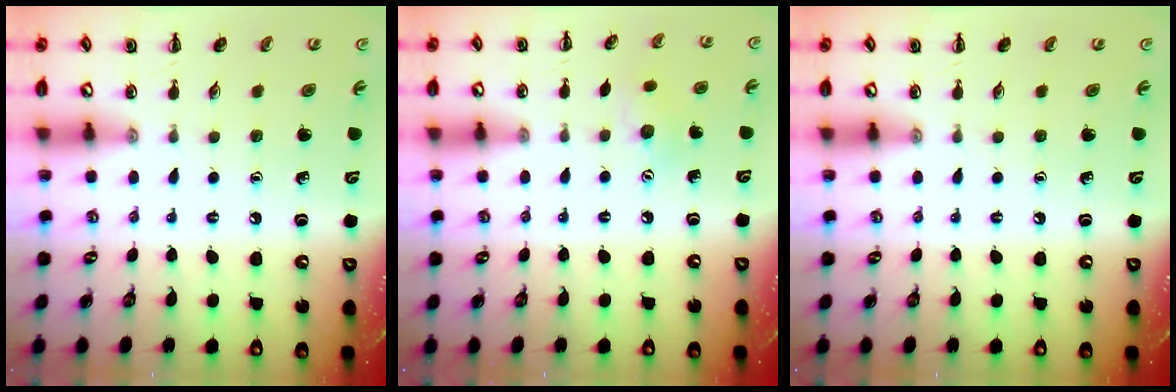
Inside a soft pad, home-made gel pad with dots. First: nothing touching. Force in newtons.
{"total": 6.2, "press": 6.0, "slide": 1.7}
{"total": 0.0}